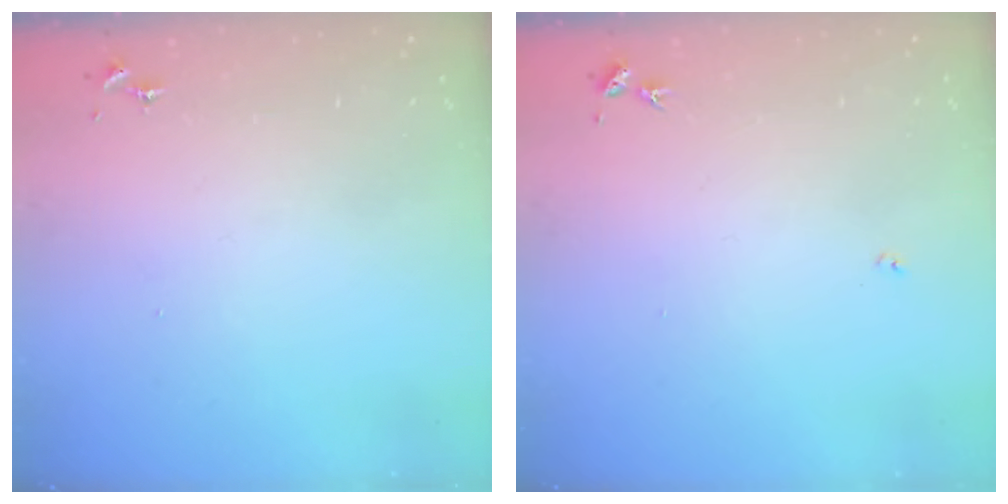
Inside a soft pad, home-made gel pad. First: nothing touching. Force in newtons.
{"total": 3.0, "press": 3.0, "slide": 0.4}